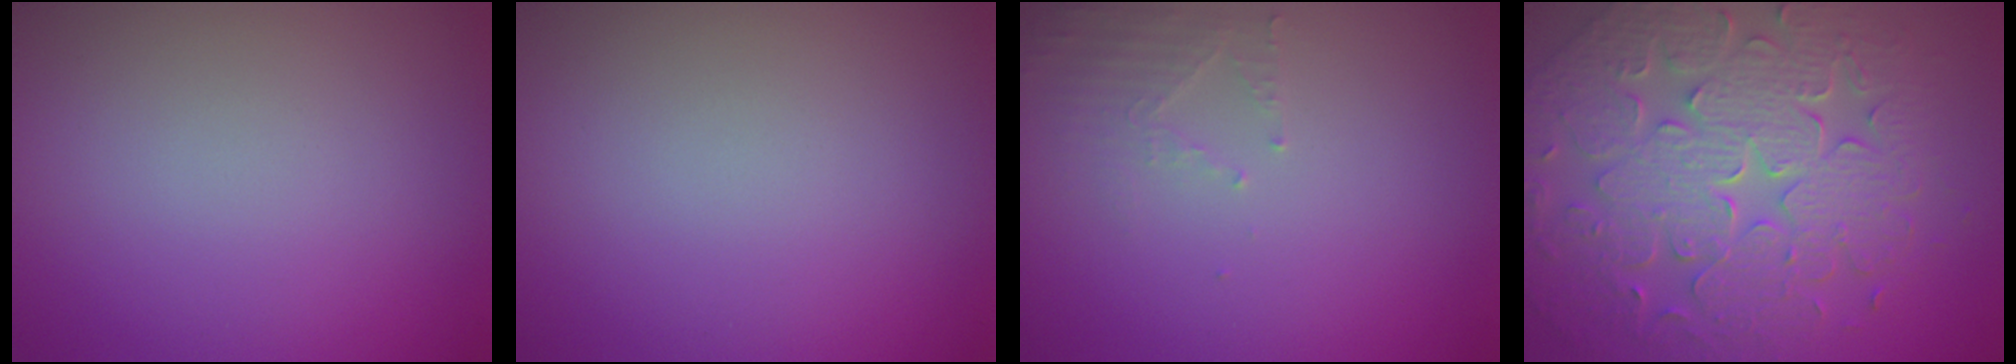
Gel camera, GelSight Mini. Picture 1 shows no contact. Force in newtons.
{"total": 0.0}
{"total": 1.7, "press": 1.7, "slide": 0.3}
{"total": 9.9, "press": 6.9, "slide": 7.0}